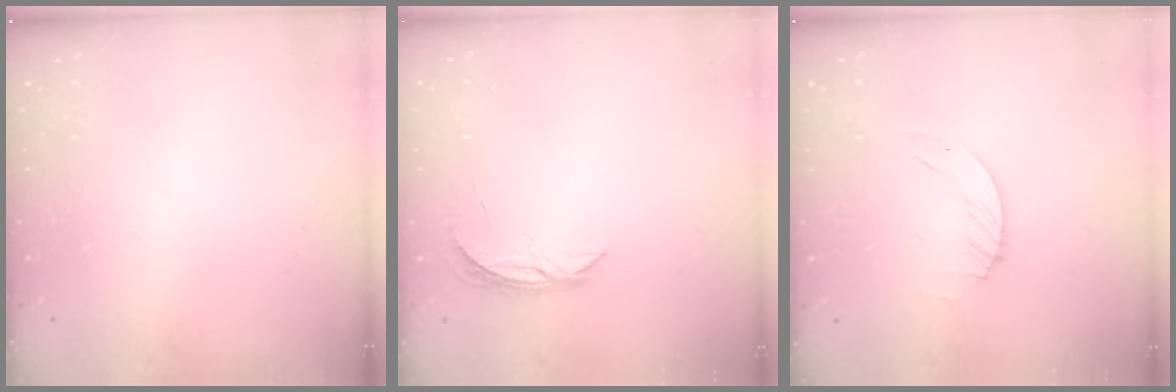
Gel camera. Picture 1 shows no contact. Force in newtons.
{"total": 4.8, "press": 4.7, "slide": 0.5}
{"total": 1.2, "press": 1.2, "slide": 0.2}